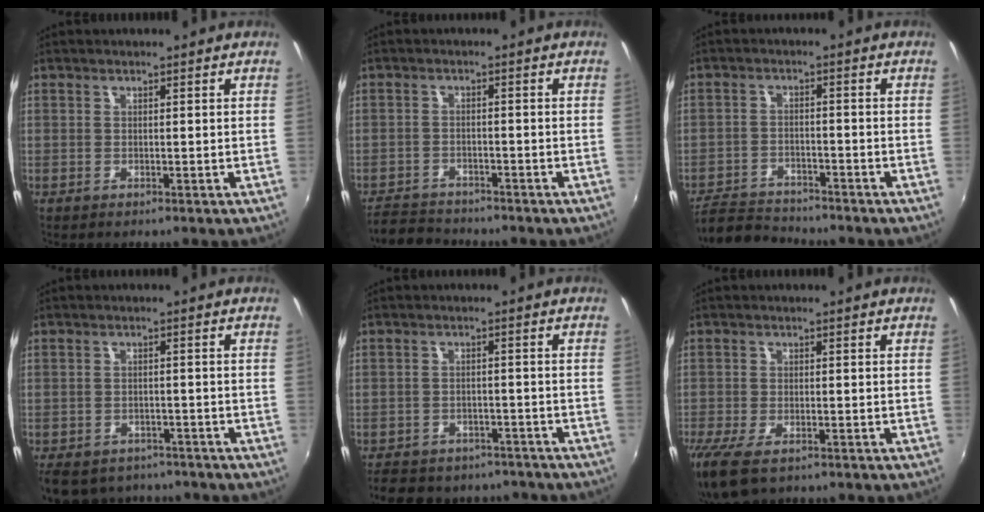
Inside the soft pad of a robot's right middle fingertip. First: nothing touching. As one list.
[{"total": 5.7, "force": [-5.4, 1.6, 0.7], "torque": [-0.038, -0.002, -0.096]}, {"total": 7.0, "force": [-6.7, 1.8, 0.9], "torque": [-0.042, 0.006, -0.119]}, {"total": 11.6, "force": [-9.2, 5.8, 4.2], "torque": [-0.106, -0.010, -0.129]}, {"total": 14.2, "force": [-11.7, 6.4, 4.9], "torque": [-0.118, 0.004, -0.155]}, {"total": 8.1, "force": [-5.4, 3.1, 5.1], "torque": [-0.121, -0.034, -0.097]}]